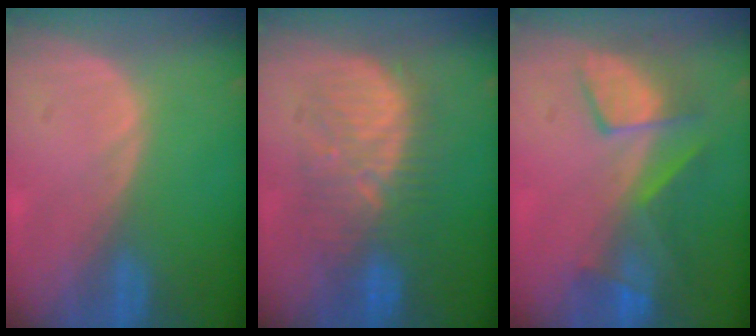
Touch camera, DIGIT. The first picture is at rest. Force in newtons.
{"total": 8.9, "press": 8.9, "slide": 0.4}
{"total": 7.7, "press": 7.2, "slide": 2.6}